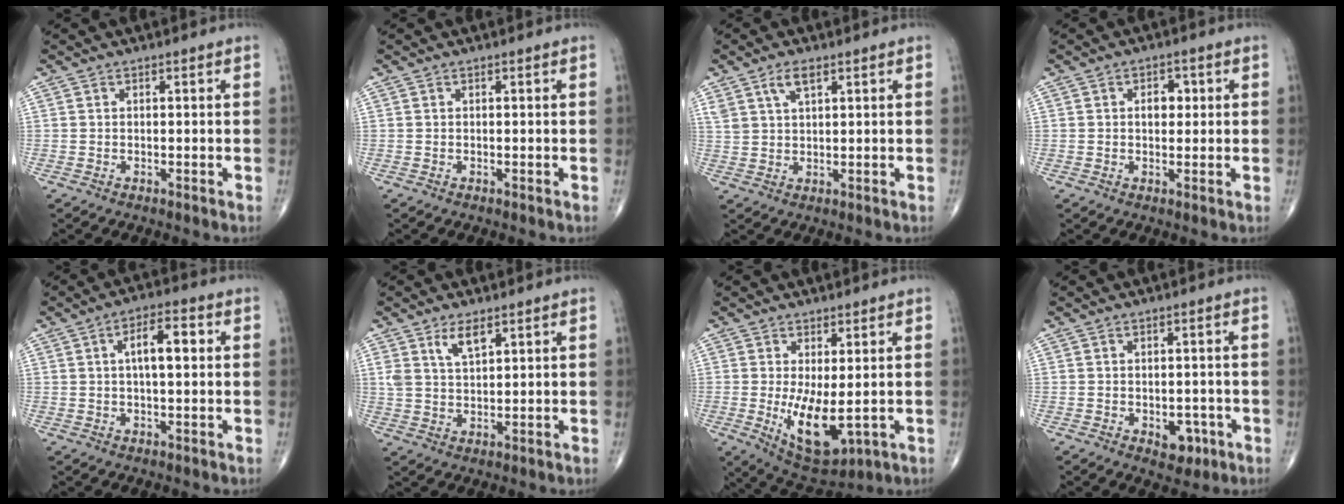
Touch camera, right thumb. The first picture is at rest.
{"total": 0.0}
{"total": 4.3, "force": [2.5, 1.8, 3.0], "torque": [-0.055, -0.006, 0.052]}
{"total": 3.4, "force": [0.6, 2.3, 2.4], "torque": [-0.020, 0.004, 0.007]}
{"total": 7.0, "force": [1.3, 2.7, 6.3], "torque": [-0.095, 0.012, 0.017]}
{"total": 4.7, "force": [2.8, 1.9, 3.3], "torque": [-0.056, -0.016, 0.057]}
{"total": 9.8, "force": [-1.1, 4.0, 8.9], "torque": [-0.141, -0.027, 0.001]}
{"total": 4.5, "force": [-1.6, 2.9, 3.0], "torque": [-0.017, 0.008, -0.014]}